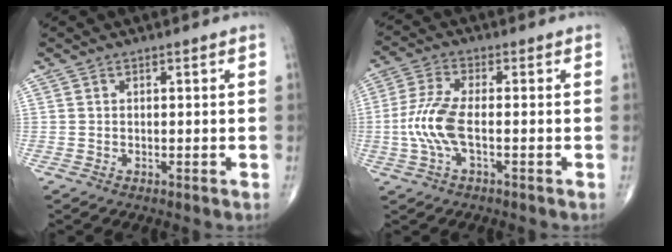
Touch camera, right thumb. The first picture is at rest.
{"total": 8.0, "force": [-1.5, 2.7, 7.4], "torque": [-0.187, 0.013, -0.034]}